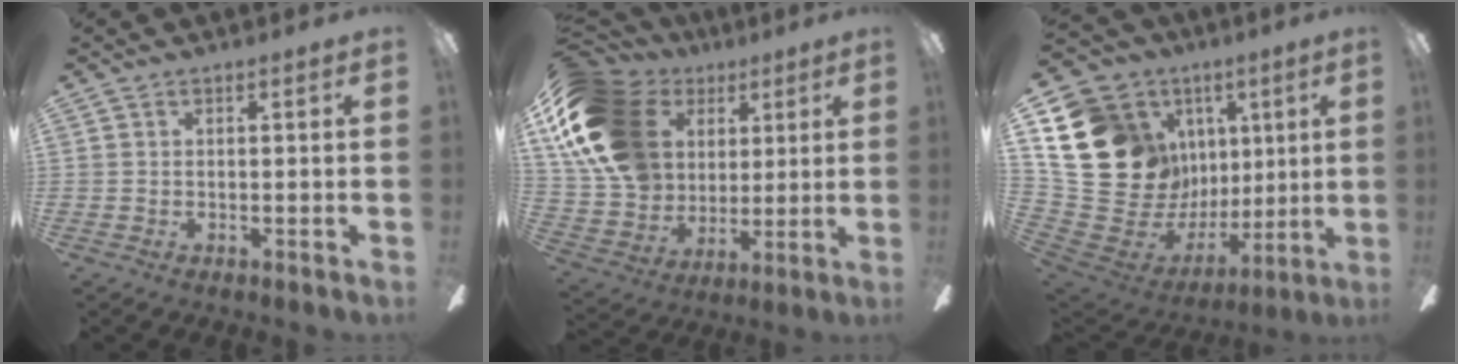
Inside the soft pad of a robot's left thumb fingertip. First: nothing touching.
{"total": 22.0, "force": [7.8, 16.4, 12.4], "torque": [-0.262, -0.015, 0.150]}
{"total": 22.2, "force": [6.5, 18.6, 10.1], "torque": [-0.238, -0.052, 0.162]}